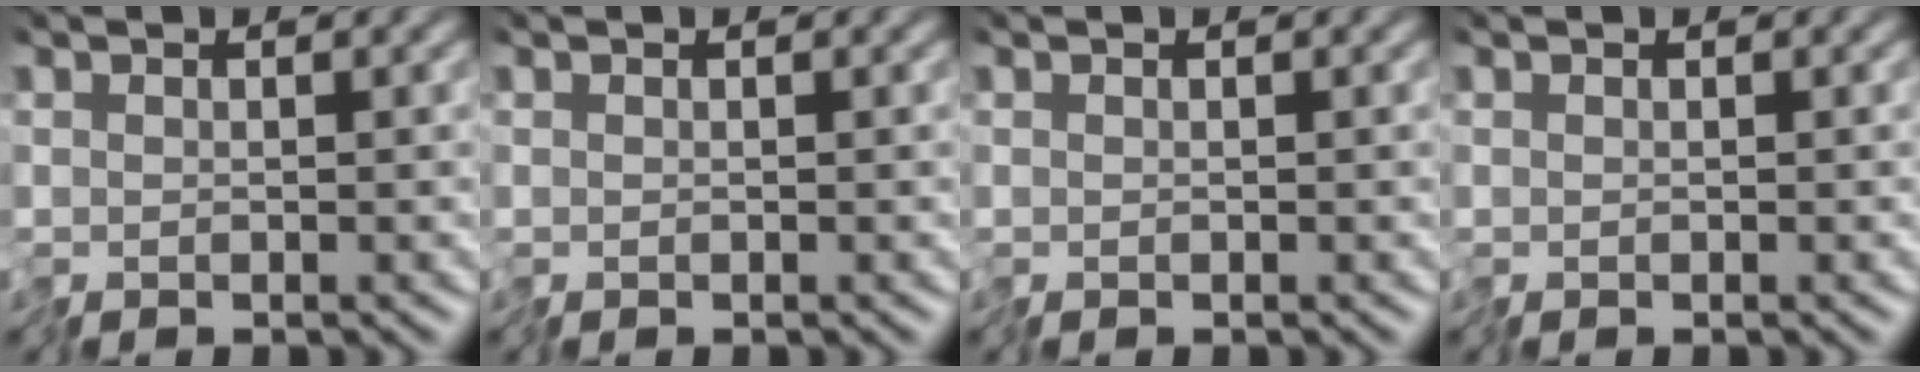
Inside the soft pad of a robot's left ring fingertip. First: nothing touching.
{"total": 0.0}
{"total": 0.0}
{"total": 0.0}